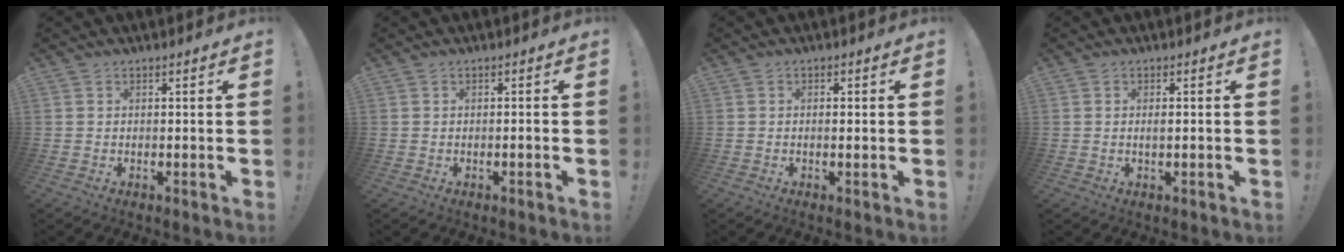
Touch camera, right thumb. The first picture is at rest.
{"total": 1.3, "force": [-0.9, -0.3, 0.8], "torque": [-0.018, 0.001, -0.015]}
{"total": 1.5, "force": [-0.3, 0.0, 1.5], "torque": [-0.021, -0.002, -0.008]}
{"total": 1.4, "force": [-0.3, -0.1, 1.4], "torque": [-0.023, -0.002, -0.008]}